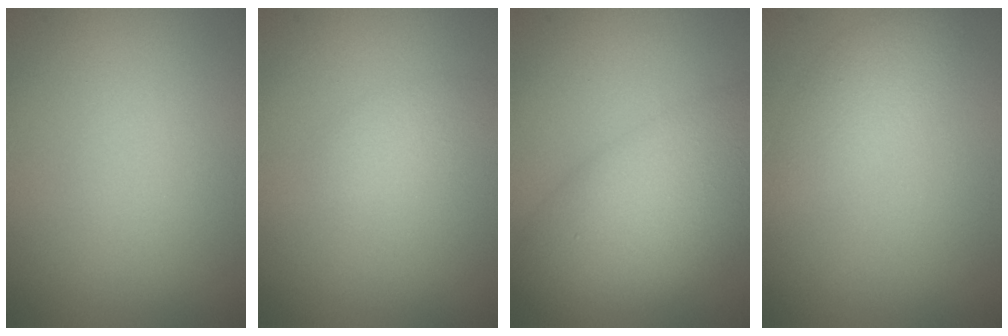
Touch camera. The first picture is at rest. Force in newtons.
{"total": 1.2, "press": 1.2, "slide": 0.1}
{"total": 8.7, "press": 8.7, "slide": 0.2}
{"total": 2.3, "press": 2.3, "slide": 0.1}